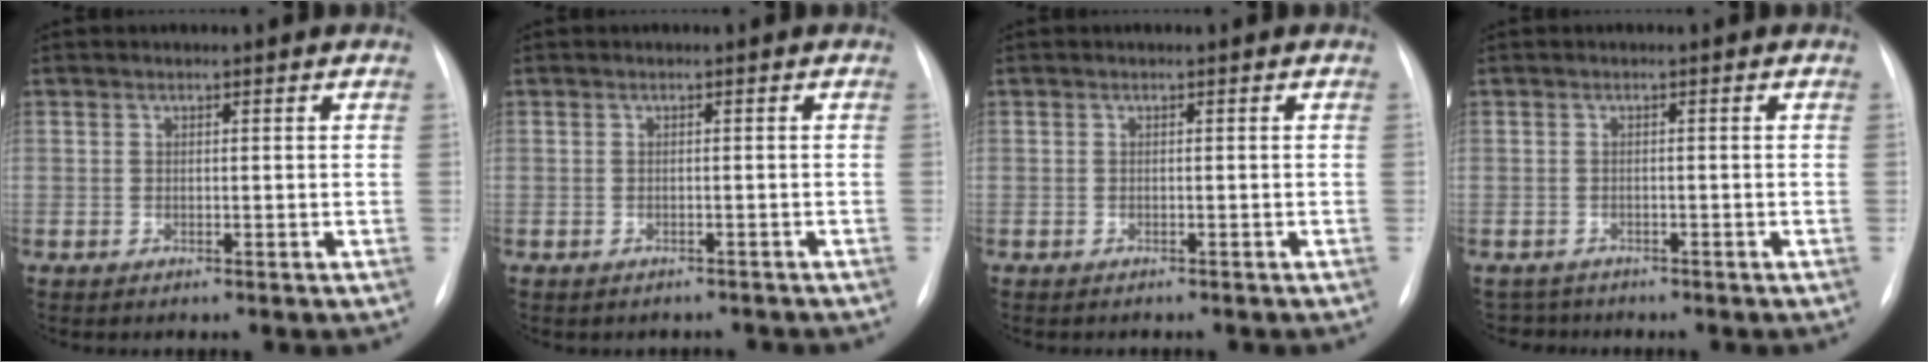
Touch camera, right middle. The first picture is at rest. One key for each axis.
{"total": 2.8, "fx": -2.5, "fy": 1.2, "fz": 0.3, "tx": -0.007, "ty": 0.003, "tz": -0.029}
{"total": 2.6, "fx": -2.2, "fy": 0.8, "fz": 1.1, "tx": -0.018, "ty": -0.005, "tz": -0.020}
{"total": 2.3, "fx": -2.0, "fy": 0.8, "fz": -0.7, "tx": 0.010, "ty": -0.004, "tz": -0.033}